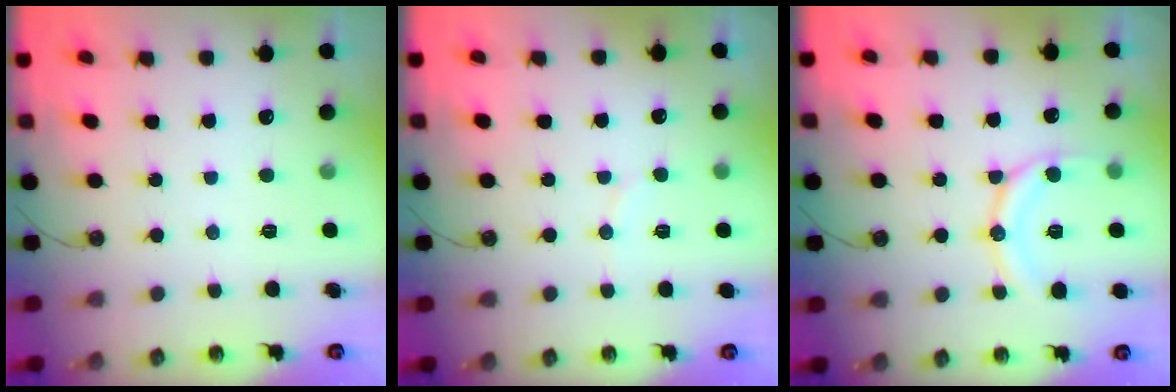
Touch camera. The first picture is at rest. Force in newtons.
{"total": 4.6, "press": 4.6, "slide": 0.6}
{"total": 13.4, "press": 13.4, "slide": 1.4}